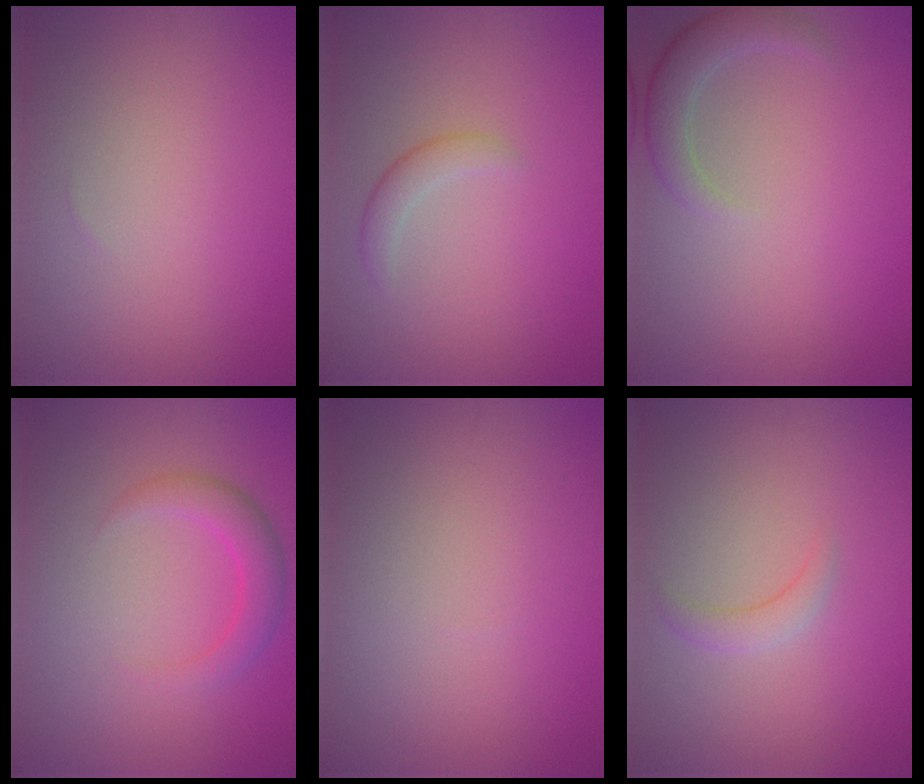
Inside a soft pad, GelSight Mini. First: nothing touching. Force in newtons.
{"total": 1.7, "press": 1.7, "slide": 0.1}
{"total": 2.8, "press": 2.7, "slide": 0.4}
{"total": 2.8, "press": 2.8, "slide": 0.1}
{"total": 0.0}
{"total": 1.5, "press": 1.5, "slide": 0.3}